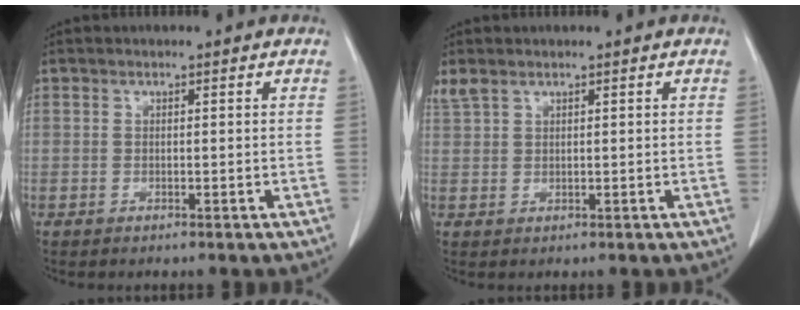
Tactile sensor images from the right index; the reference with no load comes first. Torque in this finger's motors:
{"motor_torque": [0.39, 0.31, 0.02, 0.05]}